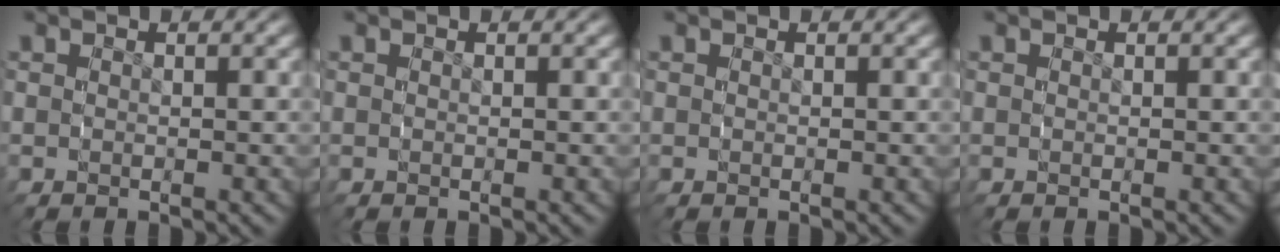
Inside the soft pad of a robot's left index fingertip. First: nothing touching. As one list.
[{"total": 0.0}, {"total": 0.0}, {"total": 0.0}]